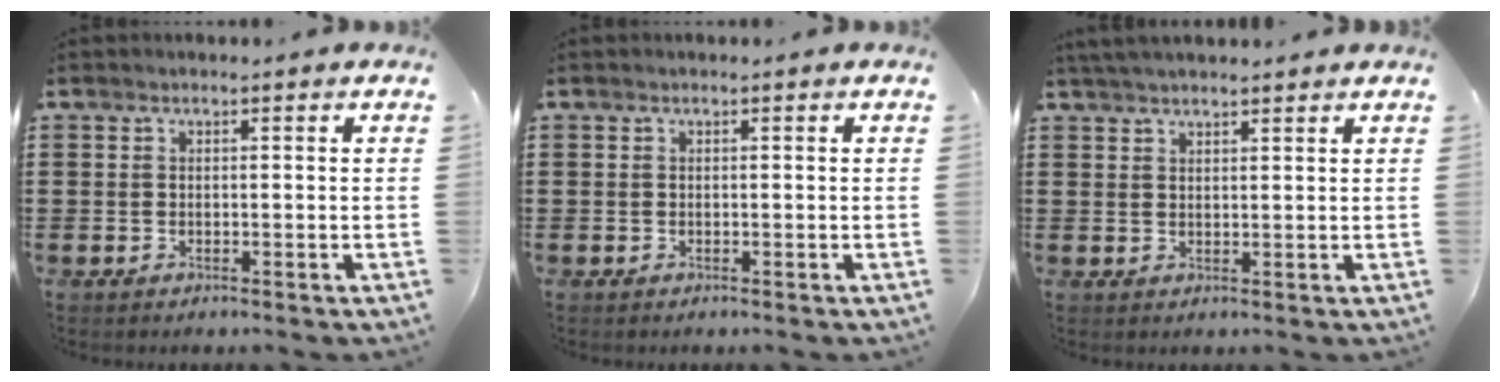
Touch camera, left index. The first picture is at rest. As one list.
[{"total": 0.0}, {"total": 2.4, "force": [2.2, 0.2, 0.8], "torque": [-0.020, 0.002, 0.044]}]